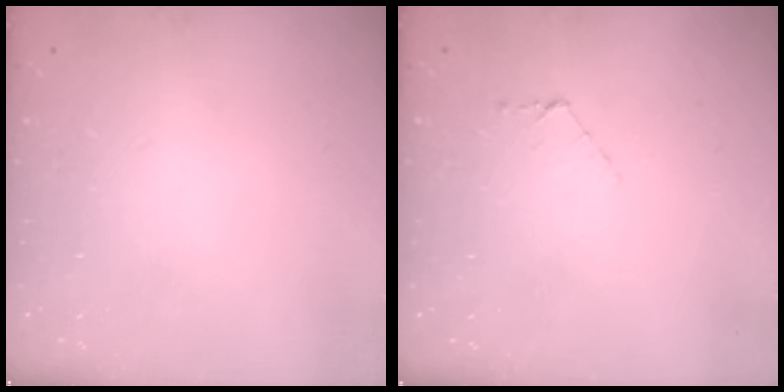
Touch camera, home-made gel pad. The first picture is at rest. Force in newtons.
{"total": 4.3, "press": 4.3, "slide": 0.4}